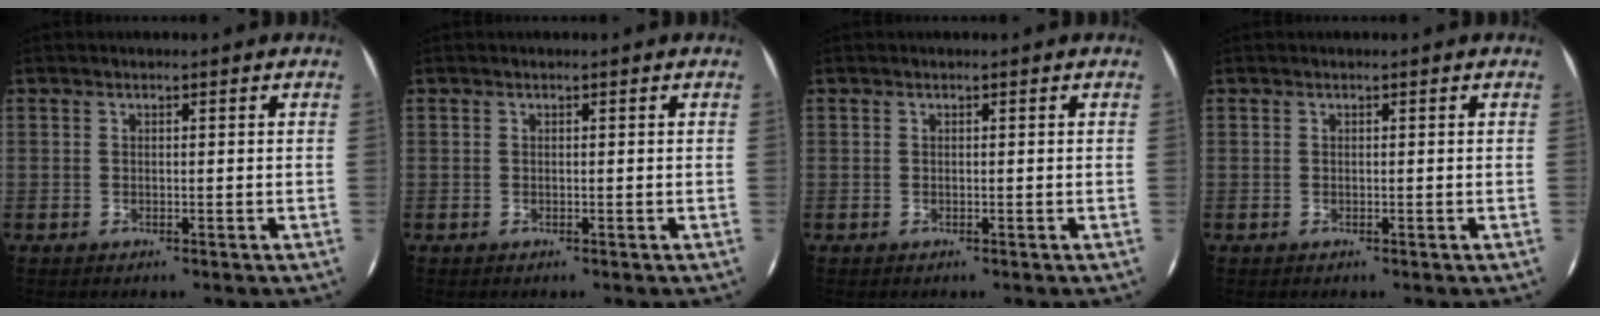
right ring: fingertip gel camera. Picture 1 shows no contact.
{"total": 0.0}
{"total": 0.0}
{"total": 0.0}